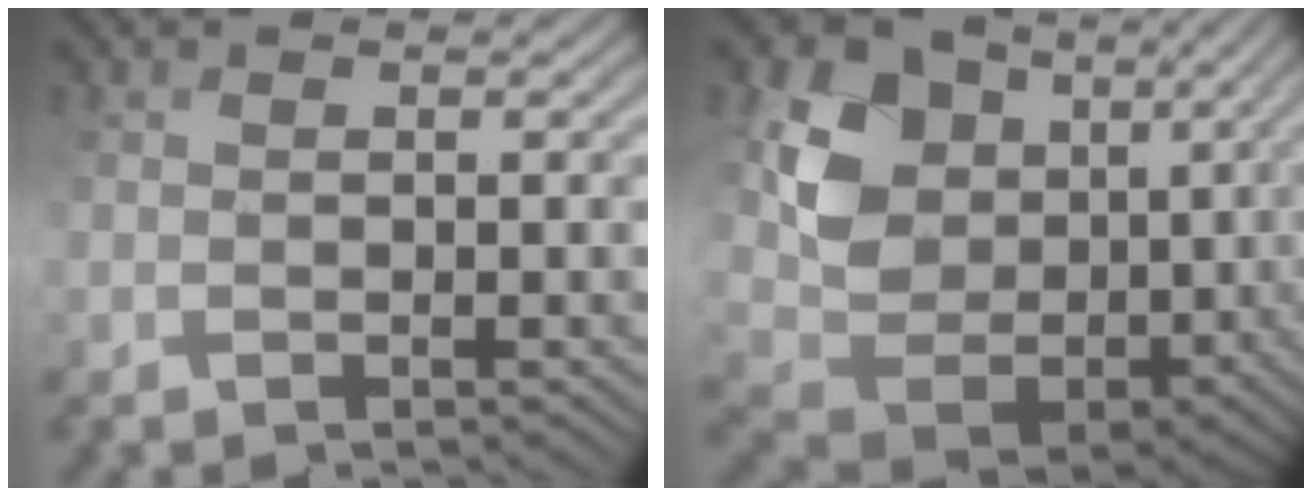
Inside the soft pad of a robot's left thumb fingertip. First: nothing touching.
{"total": 14.6, "force": [4.9, 11.0, 8.3], "torque": [-0.202, -0.007, 0.120]}